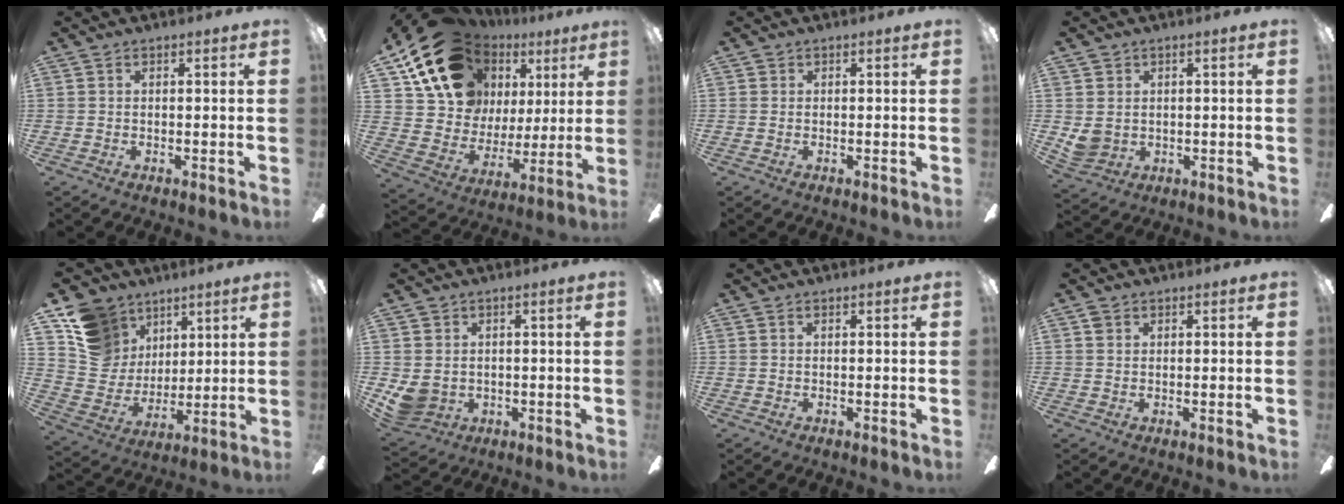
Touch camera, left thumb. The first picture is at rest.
{"total": 19.8, "force": [12.2, 13.5, 7.8], "torque": [-0.148, -0.068, 0.242]}
{"total": 0.0}
{"total": 5.3, "force": [0.5, 4.8, 2.0], "torque": [-0.056, -0.003, 0.009]}
{"total": 14.5, "force": [8.0, 11.3, 4.2], "torque": [-0.099, -0.038, 0.168]}
{"total": 5.6, "force": [-0.4, 5.1, 2.3], "torque": [-0.066, -0.001, -0.008]}
{"total": 0.0}
{"total": 1.1, "force": [0.6, 0.9, 0.3], "torque": [-0.008, 0.003, 0.012]}